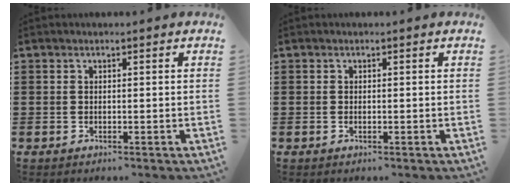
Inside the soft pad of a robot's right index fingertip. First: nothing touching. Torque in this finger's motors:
{"motor_torque": [0.26, 0.36, -0.03, -0.01]}